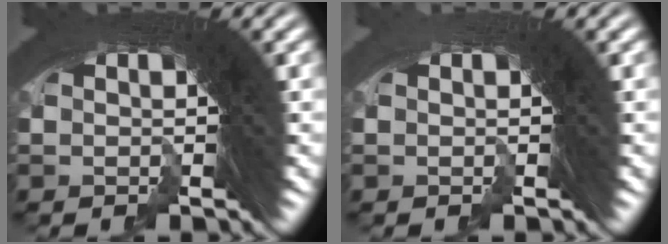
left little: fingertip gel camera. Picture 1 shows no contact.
{"total": 1.0, "force": [-0.5, -0.4, -0.7], "torque": [0.011, 0.000, -0.006]}